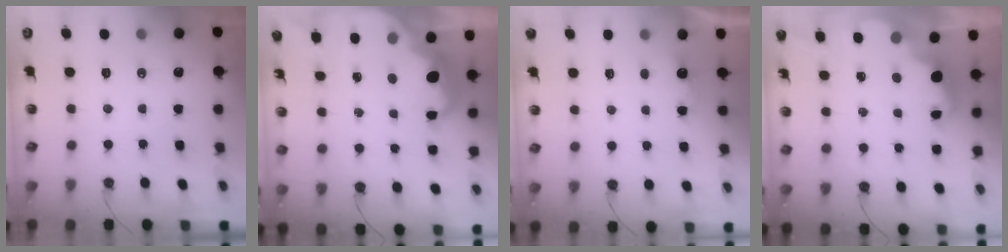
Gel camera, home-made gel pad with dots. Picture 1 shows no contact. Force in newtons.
{"total": 4.8, "press": 4.7, "slide": 0.7}
{"total": 2.3, "press": 2.2, "slide": 0.9}
{"total": 2.3, "press": 2.3, "slide": 0.5}